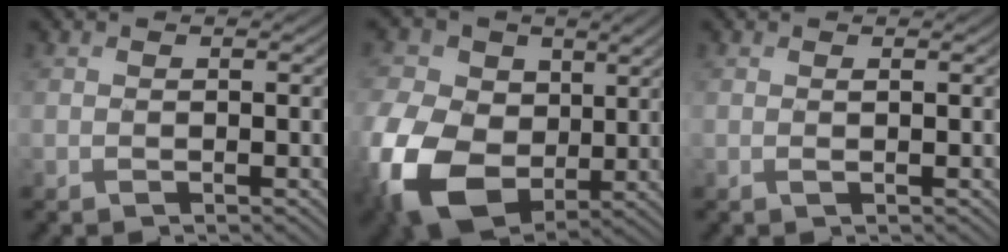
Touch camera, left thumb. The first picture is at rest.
{"total": 14.7, "force": [-1.4, 11.3, 9.3], "torque": [-0.256, -0.019, -0.027]}
{"total": 0.5, "force": [0.2, 0.0, 0.5], "torque": [-0.012, 0.000, 0.003]}